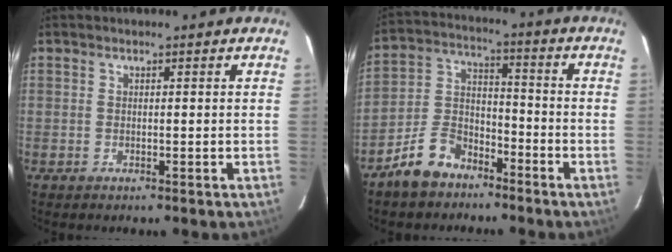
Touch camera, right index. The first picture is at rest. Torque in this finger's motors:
{"motor_torque": [0.11, -0.44, -0.21, -0.07]}